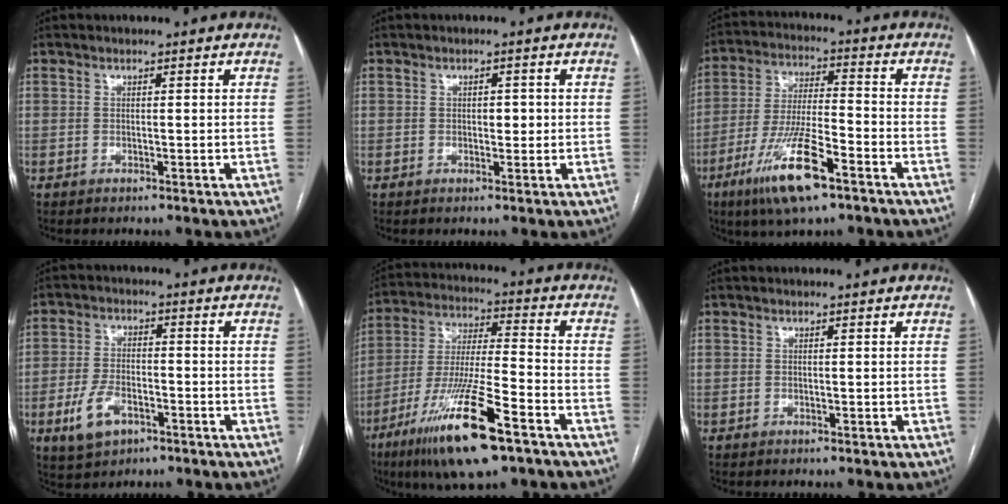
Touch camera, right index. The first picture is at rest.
{"total": 1.8, "force": [0.0, 1.0, 1.4], "torque": [-0.019, 0.003, 0.000]}
{"total": 13.0, "force": [-7.3, 2.1, 10.6], "torque": [-0.213, -0.019, -0.131]}
{"total": 6.9, "force": [-3.2, 3.9, 4.7], "torque": [-0.103, 0.001, -0.056]}
{"total": 17.3, "force": [-9.7, 1.7, 14.2], "torque": [-0.292, -0.038, -0.176]}
{"total": 0.0}